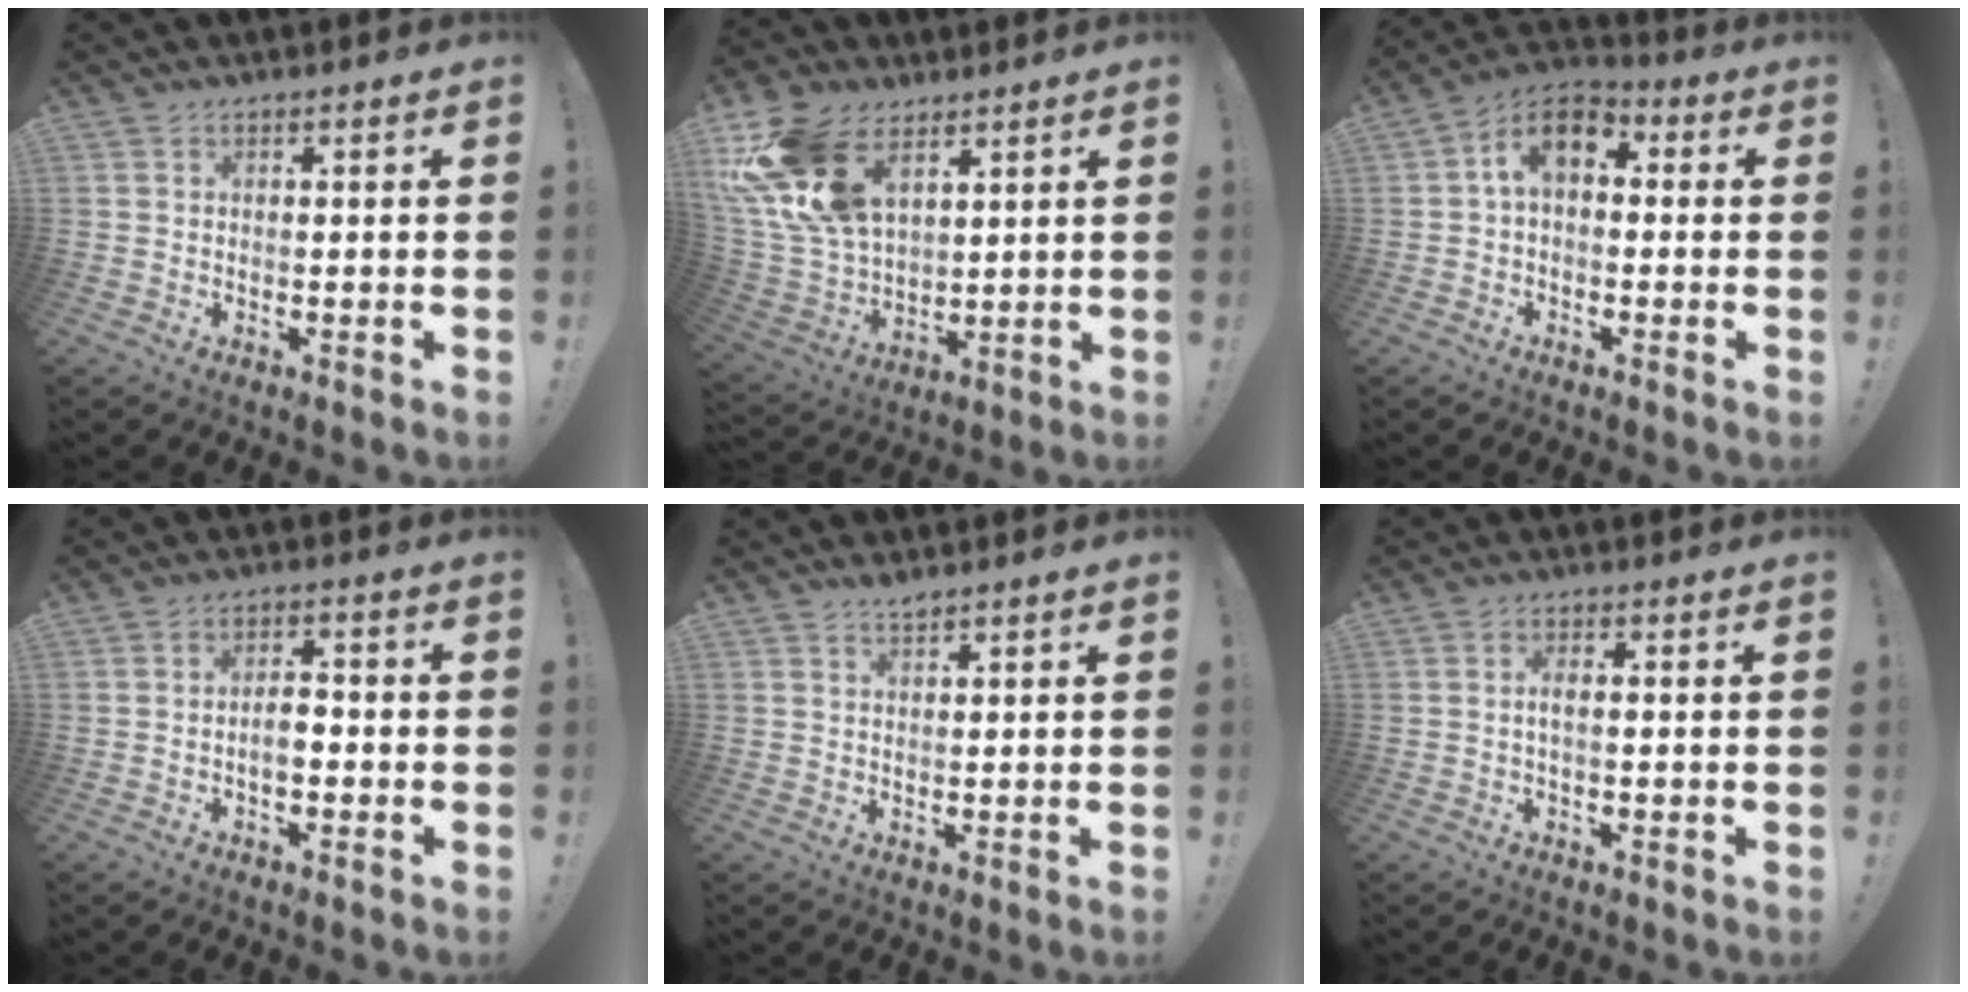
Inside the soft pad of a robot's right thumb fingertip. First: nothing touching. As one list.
[{"total": 20.4, "force": [10.0, 12.4, 12.7], "torque": [-0.266, -0.046, 0.189]}, {"total": 9.0, "force": [1.7, 5.7, 6.7], "torque": [-0.117, 0.017, 0.037]}, {"total": 4.8, "force": [-1.5, 2.4, 4.0], "torque": [-0.070, 0.006, -0.030]}, {"total": 1.8, "force": [1.7, 0.0, 0.6], "torque": [-0.009, -0.009, 0.029]}, {"total": 2.6, "force": [-0.2, 0.8, 2.5], "torque": [-0.047, 0.002, -0.009]}]